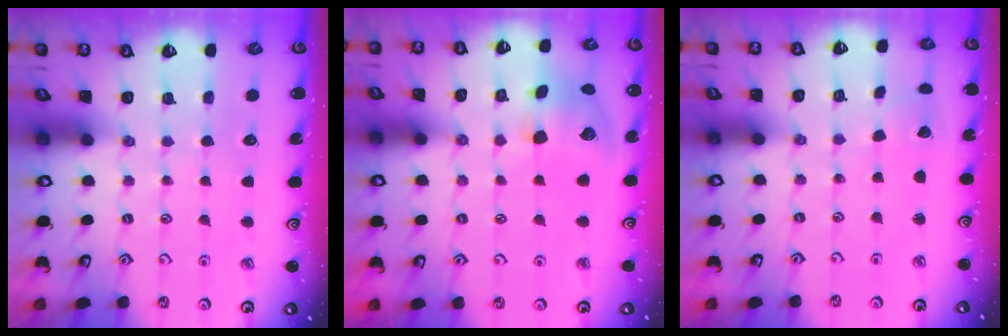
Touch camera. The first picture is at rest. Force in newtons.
{"total": 12.8, "press": 12.7, "slide": 1.9}
{"total": 1.4, "press": 1.3, "slide": 0.2}